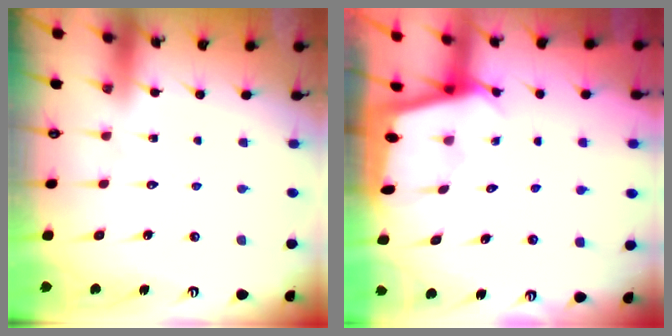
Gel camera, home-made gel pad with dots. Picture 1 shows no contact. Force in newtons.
{"total": 1.6, "press": 1.6, "slide": 0.2}